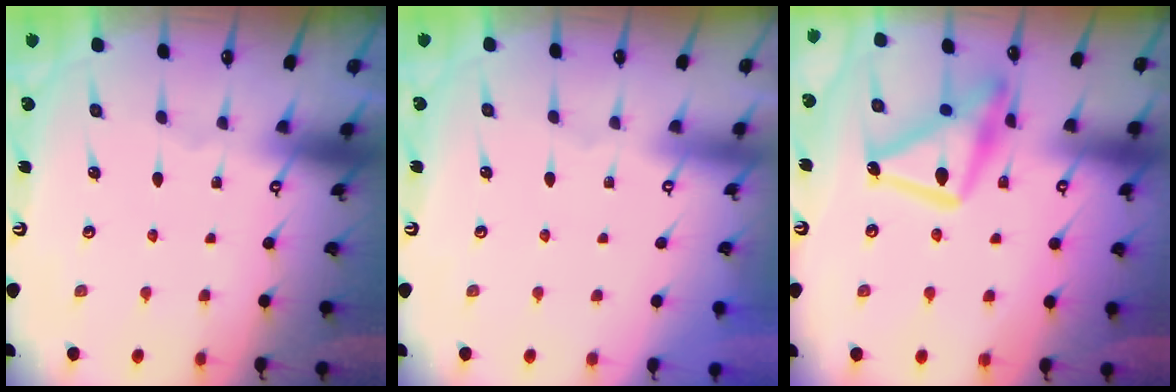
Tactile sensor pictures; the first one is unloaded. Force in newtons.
{"total": 3.8, "press": 3.8, "slide": 0.1}
{"total": 17.7, "press": 17.6, "slide": 1.1}